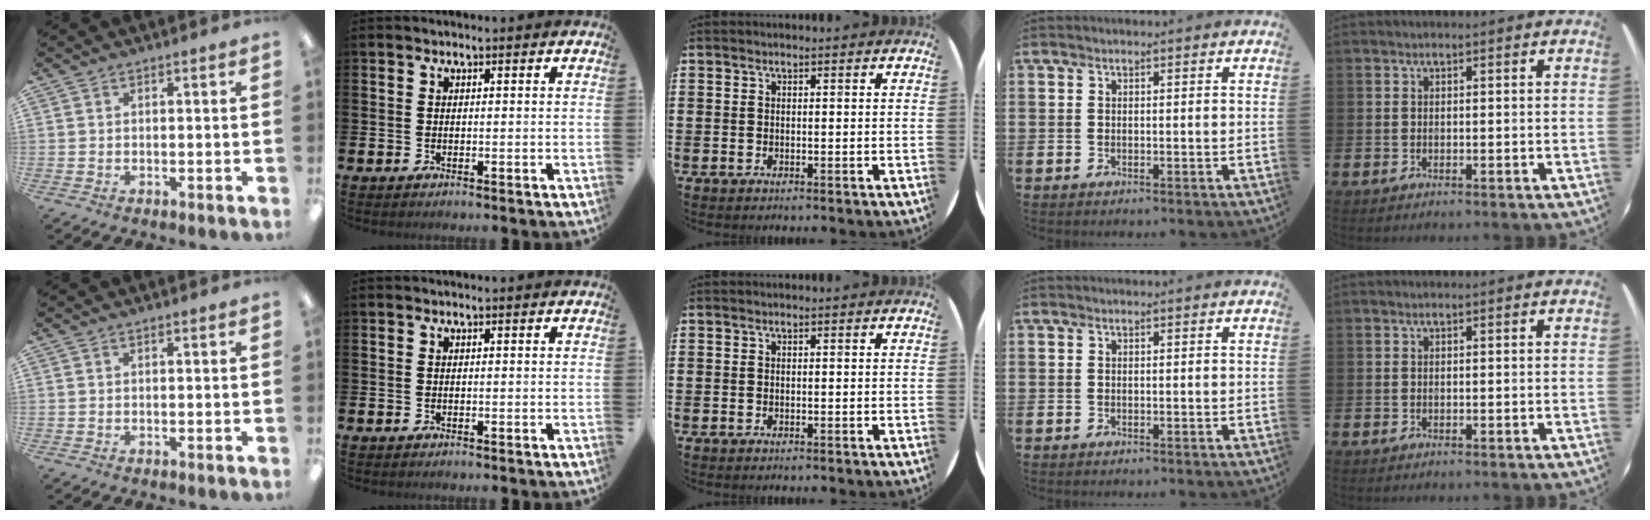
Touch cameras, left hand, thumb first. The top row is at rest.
{}